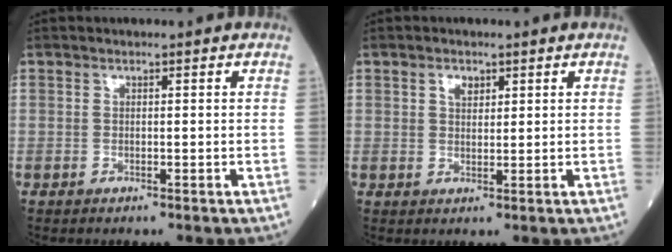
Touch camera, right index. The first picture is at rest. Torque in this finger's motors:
{"motor_torque": [0.29, 0.15, 0.01, 0.02]}